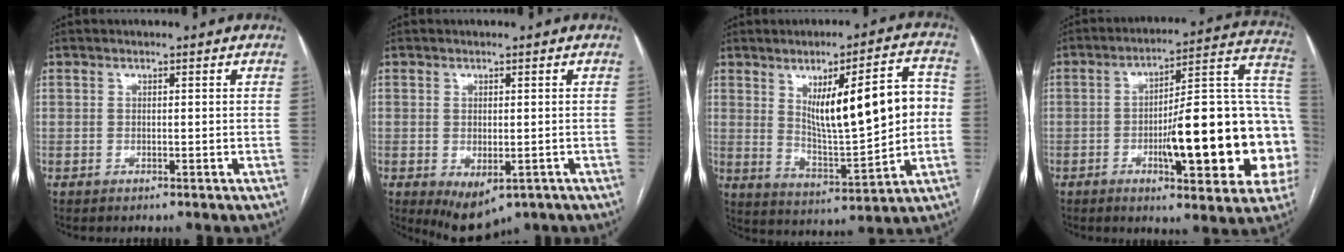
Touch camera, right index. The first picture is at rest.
{"total": 6.0, "force": [-2.7, 3.3, 4.3], "torque": [-0.061, -0.014, -0.027]}
{"total": 16.0, "force": [2.3, 3.6, 15.5], "torque": [-0.236, 0.017, 0.048]}
{"total": 24.2, "force": [-4.7, 4.7, 23.2], "torque": [-0.255, 0.028, -0.057]}